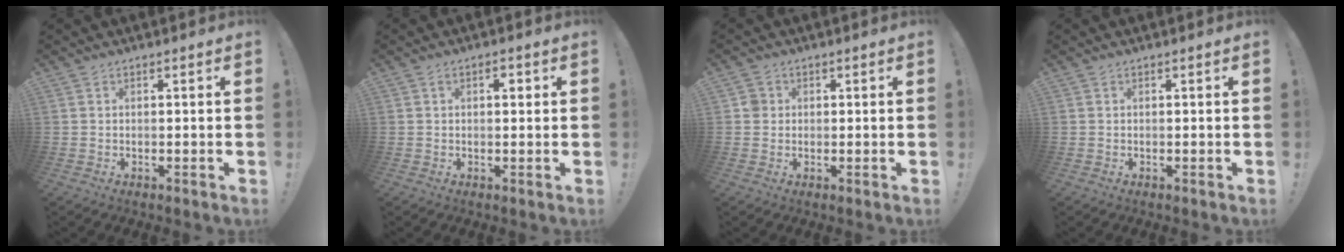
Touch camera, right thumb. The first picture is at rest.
{"total": 2.3, "force": [0.5, 1.2, 1.8], "torque": [-0.019, 0.002, 0.002]}
{"total": 2.8, "force": [0.2, 2.7, 0.8], "torque": [-0.014, 0.008, 0.005]}
{"total": 0.0}